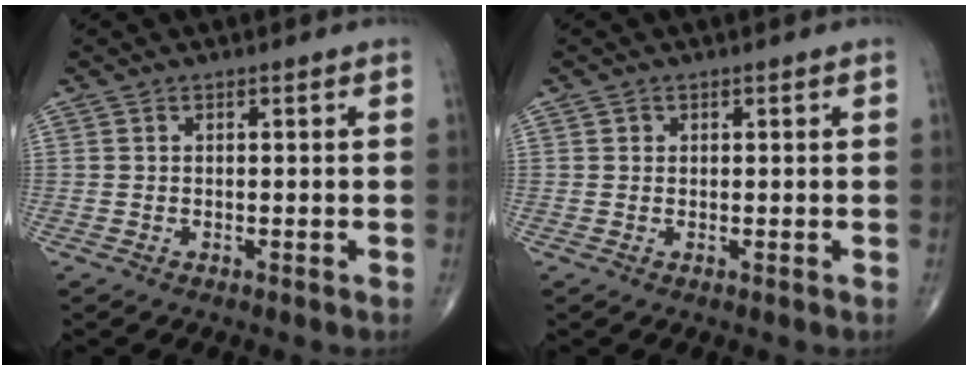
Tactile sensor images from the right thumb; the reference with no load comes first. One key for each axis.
{"total": 0.7, "fx": 0.2, "fy": 0.6, "fz": 0.1, "tx": 0.003, "ty": 0.001, "tz": 0.003}